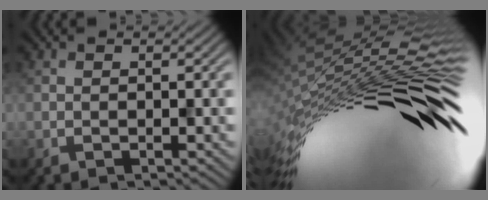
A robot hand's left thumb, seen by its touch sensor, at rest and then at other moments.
{"total": 16.8, "force": [-0.8, 3.6, 16.4], "torque": [-0.298, 0.000, -0.005]}